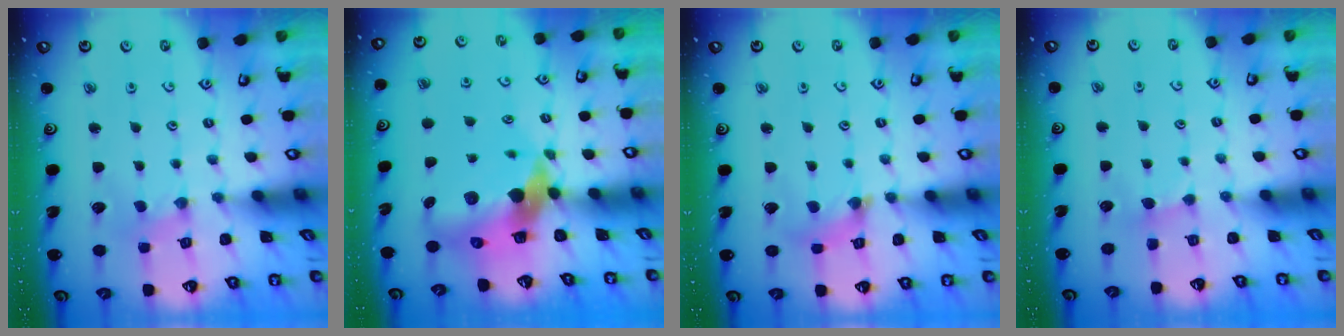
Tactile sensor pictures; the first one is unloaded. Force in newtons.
{"total": 13.0, "press": 12.9, "slide": 2.2}
{"total": 2.5, "press": 2.5, "slide": 0.2}
{"total": 2.0, "press": 2.0, "slide": 0.1}